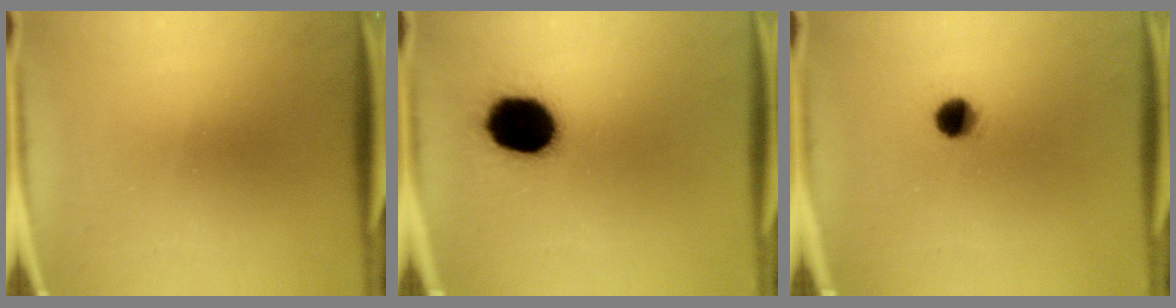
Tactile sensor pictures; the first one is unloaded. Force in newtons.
{"total": 17.4}
{"total": 4.8}